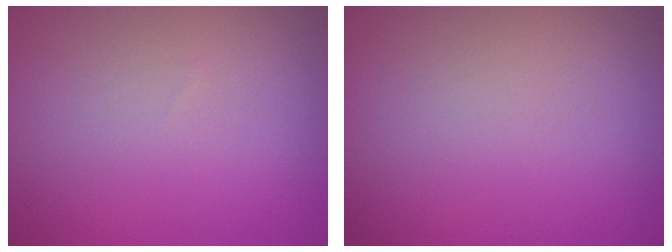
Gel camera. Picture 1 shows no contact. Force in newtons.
{"total": 0.0}